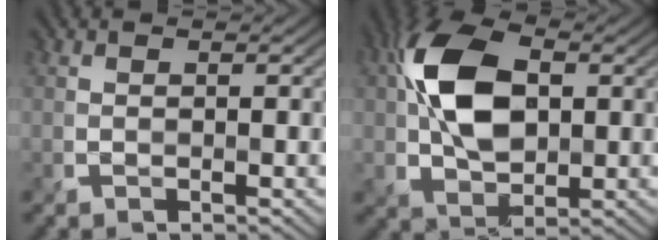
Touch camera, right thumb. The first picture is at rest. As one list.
[{"total": 11.2, "force": [1.4, 7.0, 8.6], "torque": [-0.190, 0.014, 0.022]}]